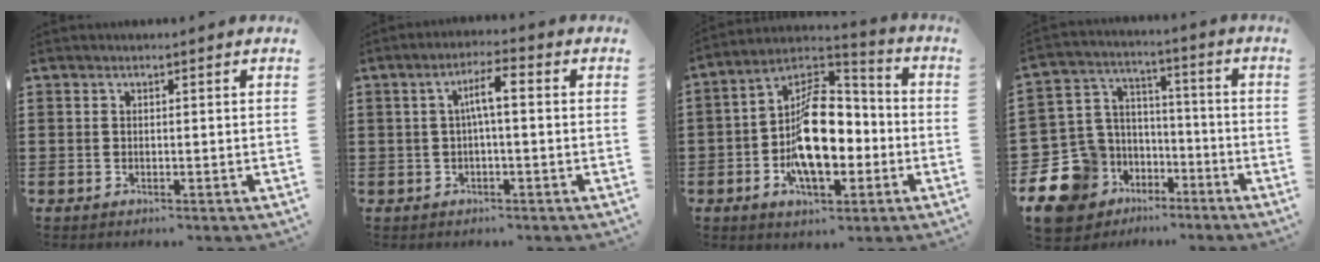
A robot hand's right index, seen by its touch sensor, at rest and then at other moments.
{"total": 4.3, "force": [0.0, 0.9, 4.2], "torque": [-0.080, 0.010, -0.005]}
{"total": 14.4, "force": [-3.1, 7.9, 11.6], "torque": [-0.225, 0.004, -0.057]}
{"total": 11.0, "force": [-6.4, 8.6, 2.7], "torque": [-0.112, 0.008, -0.119]}